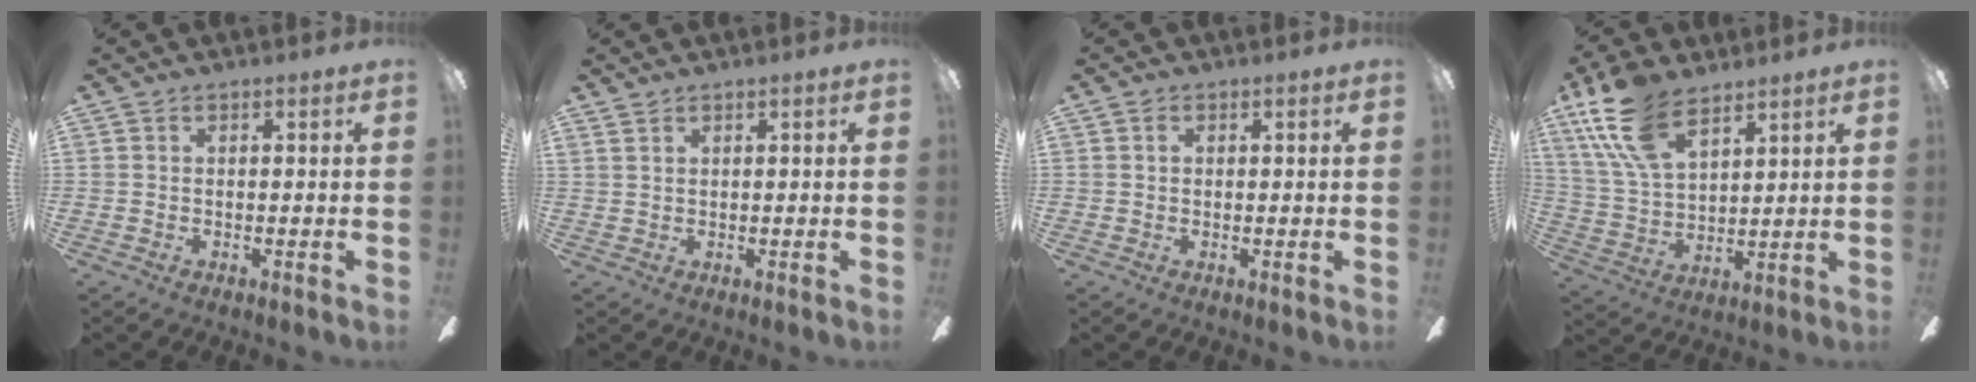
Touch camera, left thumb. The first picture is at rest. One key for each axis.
{"total": 1.1, "fx": 1.0, "fy": 0.4, "fz": 0.2, "tx": -0.006, "ty": 0.000, "tz": 0.018}
{"total": 1.1, "fx": 0.4, "fy": 0.9, "fz": 0.6, "tx": -0.011, "ty": 0.006, "tz": 0.006}
{"total": 16.1, "fx": 10.0, "fy": 7.6, "fz": 10.0, "tx": -0.231, "ty": -0.028, "tz": 0.183}